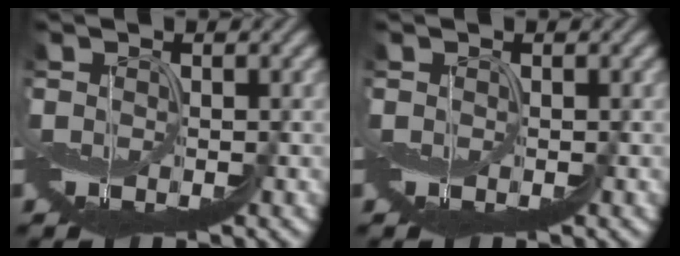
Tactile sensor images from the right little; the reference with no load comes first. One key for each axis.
{"total": 0.0}